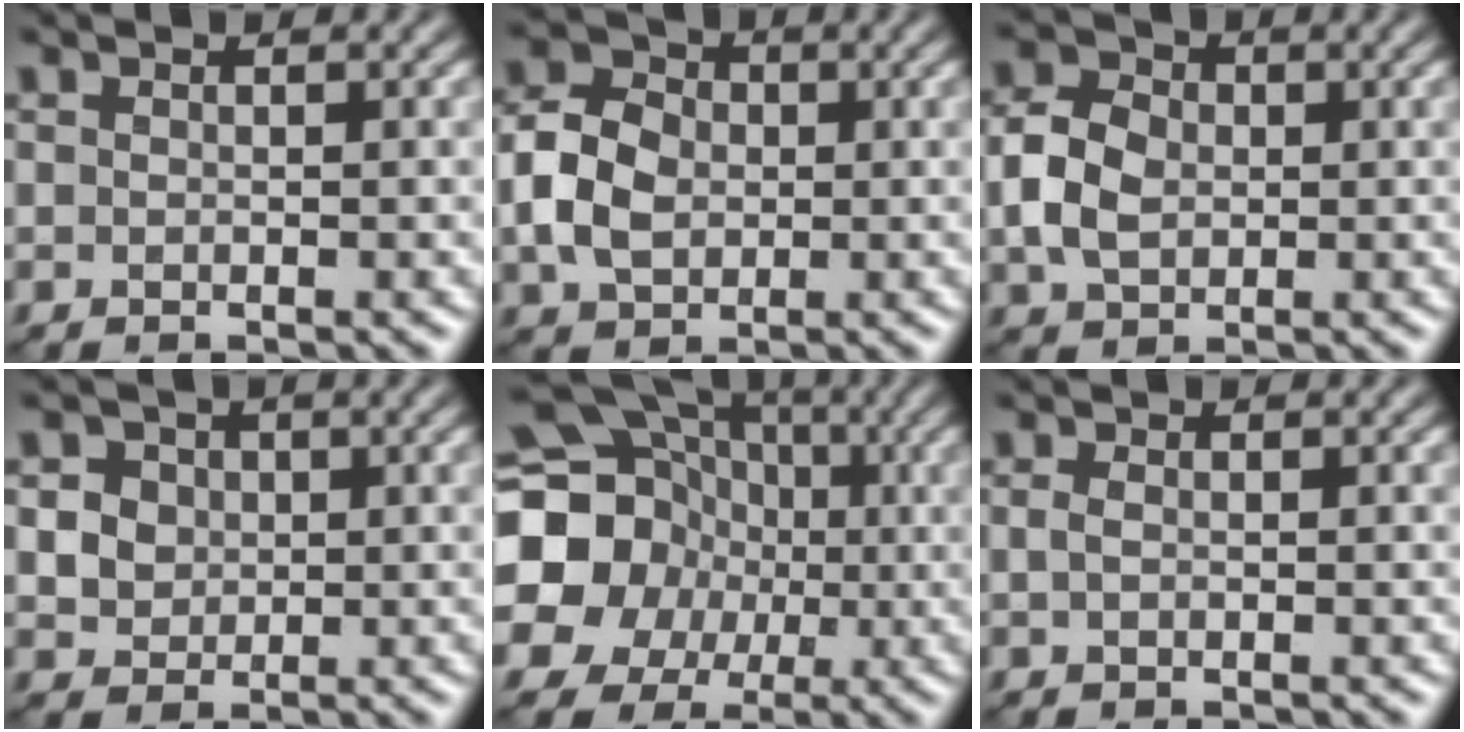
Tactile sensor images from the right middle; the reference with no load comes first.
{"total": 5.4, "force": [-0.3, 4.3, 3.3], "torque": [-0.076, 0.012, -0.014]}
{"total": 4.5, "force": [0.0, 3.5, 2.8], "torque": [-0.064, 0.008, -0.005]}
{"total": 4.1, "force": [1.3, 3.6, 1.5], "torque": [-0.033, 0.016, 0.023]}
{"total": 20.6, "force": [0.1, 19.6, 6.4], "torque": [-0.178, 0.012, -0.047]}
{"total": 0.7, "force": [0.1, 0.5, 0.5], "torque": [-0.011, 0.000, 0.002]}